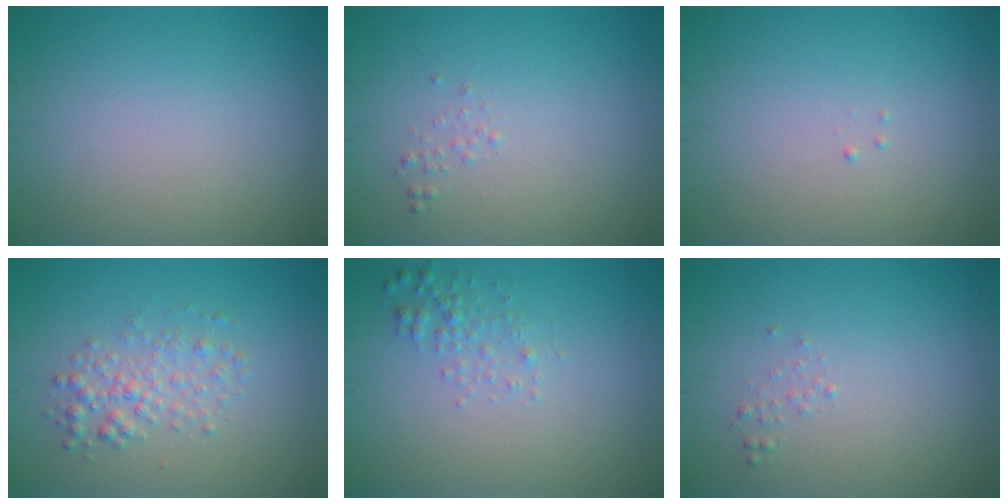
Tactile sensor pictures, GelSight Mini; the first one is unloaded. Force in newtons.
{"total": 0.6, "press": 0.6, "slide": 0.1}
{"total": 0.0}
{"total": 2.5, "press": 2.5, "slide": 0.0}
{"total": 1.5, "press": 1.5, "slide": 0.1}
{"total": 0.6, "press": 0.6, "slide": 0.1}